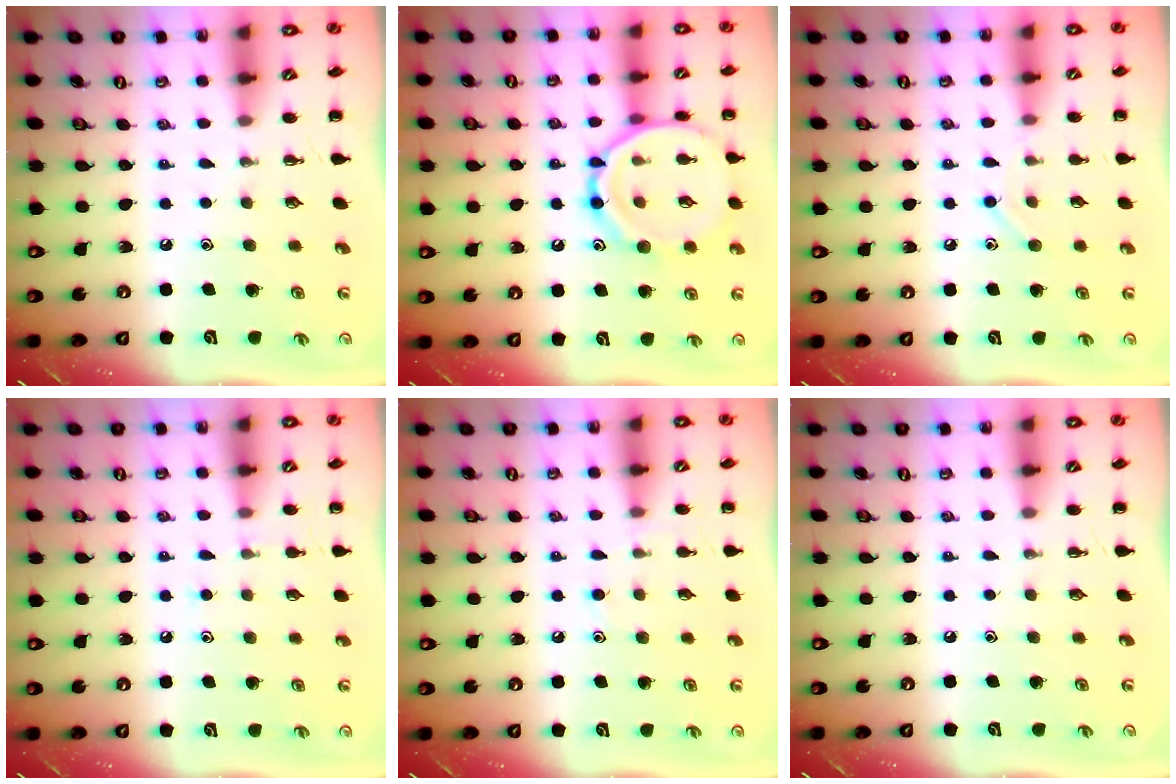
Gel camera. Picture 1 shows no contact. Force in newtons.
{"total": 15.1, "press": 15.0, "slide": 0.9}
{"total": 7.8, "press": 7.4, "slide": 2.4}
{"total": 4.7, "press": 4.4, "slide": 1.8}
{"total": 6.1, "press": 5.7, "slide": 2.2}
{"total": 0.0}